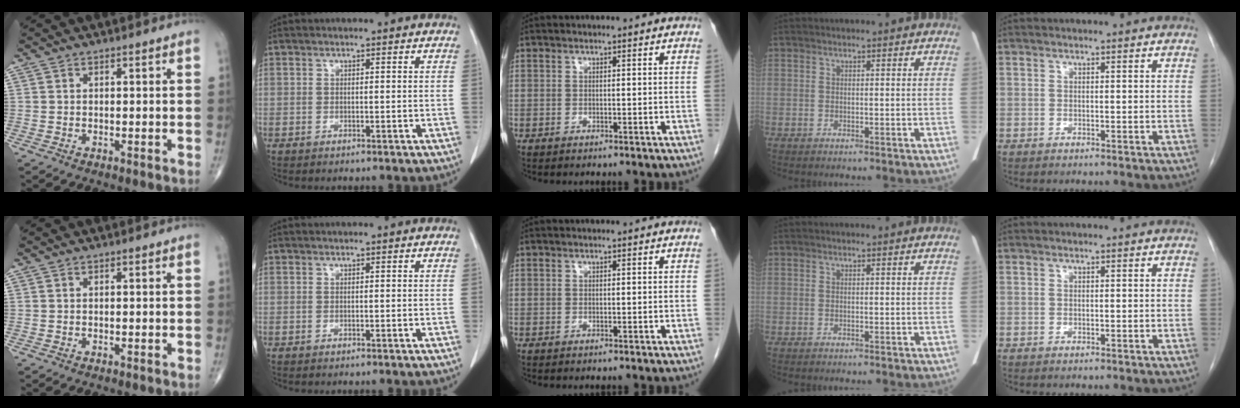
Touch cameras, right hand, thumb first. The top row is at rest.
{}